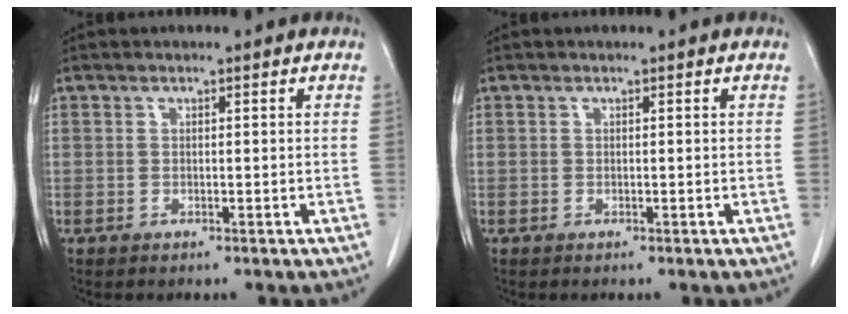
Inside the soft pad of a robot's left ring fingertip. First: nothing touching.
{"total": 0.0}